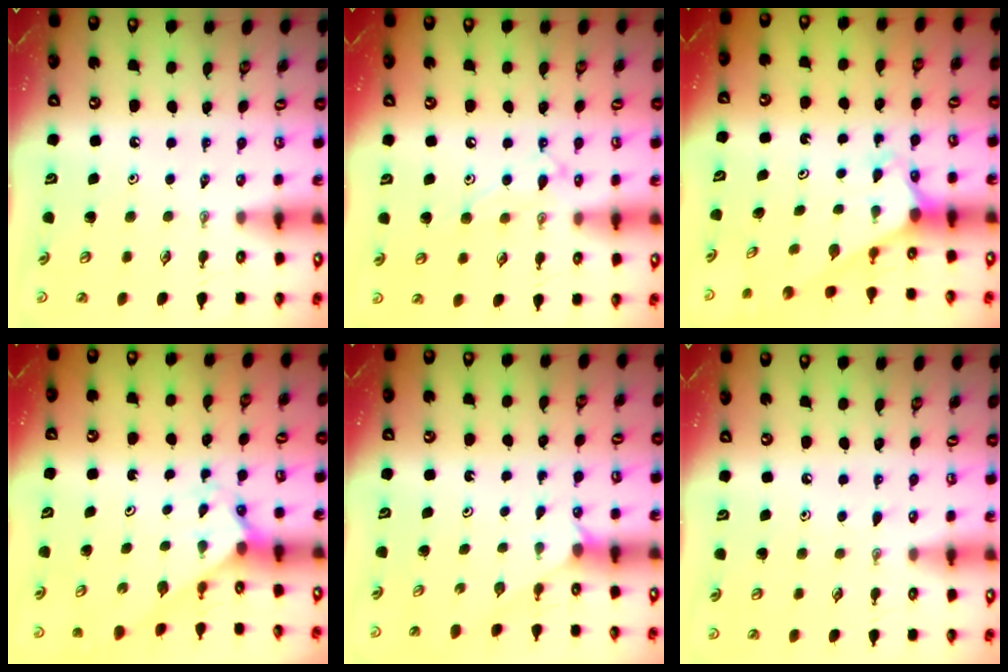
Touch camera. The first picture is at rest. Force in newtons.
{"total": 10.1, "press": 10.1, "slide": 0.8}
{"total": 2.2, "press": 2.2, "slide": 0.2}
{"total": 1.9, "press": 1.9, "slide": 0.1}
{"total": 1.8, "press": 1.8, "slide": 0.2}
{"total": 2.7, "press": 2.7, "slide": 0.4}